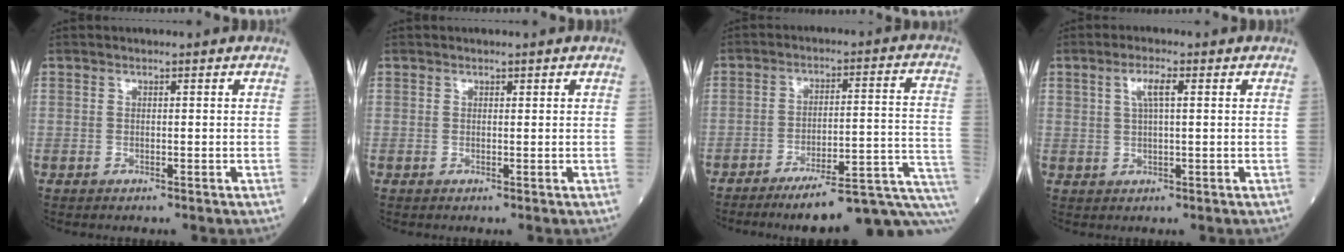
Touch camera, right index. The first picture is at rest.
{"total": 0.0}
{"total": 17.7, "force": [-13.8, 0.2, 11.1], "torque": [-0.084, 0.028, -0.195]}
{"total": 3.4, "force": [1.3, 0.7, 3.1], "torque": [-0.062, 0.007, 0.024]}